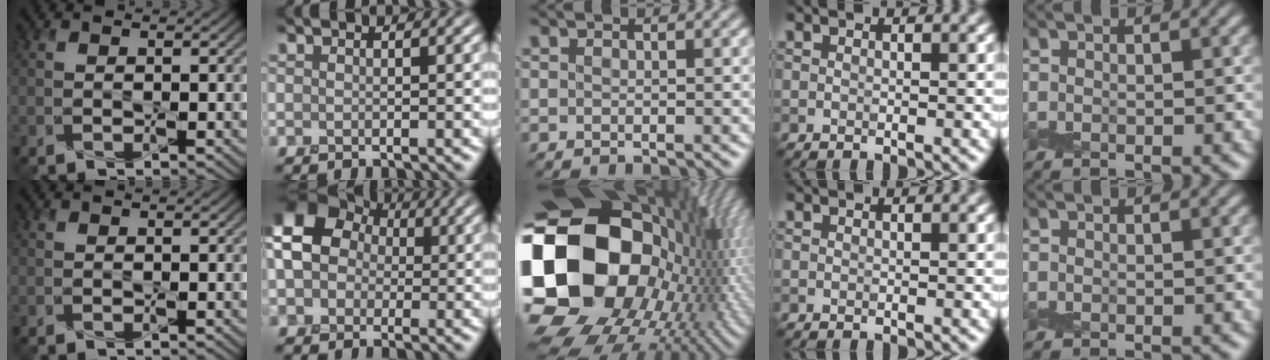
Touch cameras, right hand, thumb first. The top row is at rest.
{"index": {"total": 12.0, "force": [1.5, 10.5, 5.6], "torque": [-0.121, 0.029, -0.017]}, "middle": {"total": 23.2, "force": [-1.9, 17.6, 14.9], "torque": [-0.326, -0.015, -0.027]}}